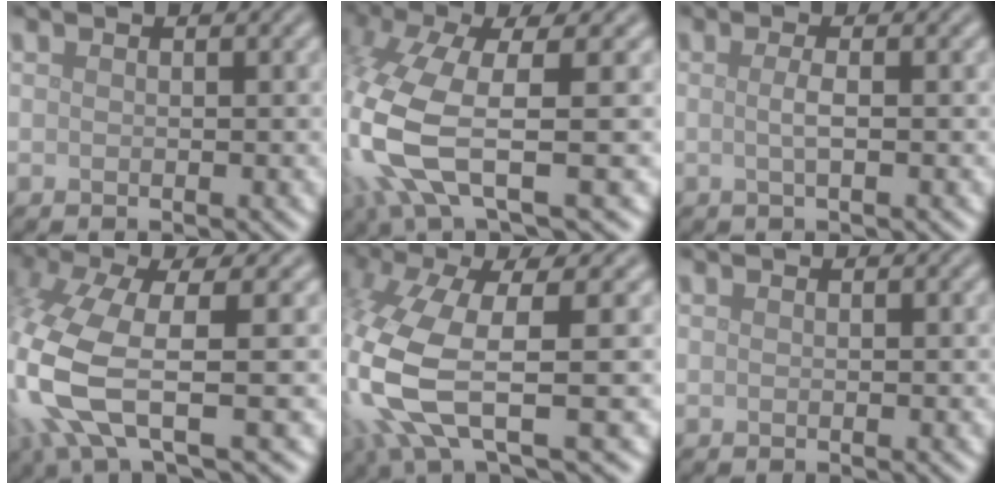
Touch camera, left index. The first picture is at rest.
{"total": 9.9, "force": [-1.3, 3.4, 9.2], "torque": [-0.226, -0.016, -0.026]}
{"total": 1.5, "force": [0.0, 0.4, 1.4], "torque": [-0.026, 0.001, -0.003]}
{"total": 8.9, "force": [-1.1, 3.0, 8.3], "torque": [-0.208, -0.011, -0.027]}
{"total": 10.9, "force": [-1.2, 3.8, 10.2], "torque": [-0.250, -0.025, -0.017]}
{"total": 0.0}